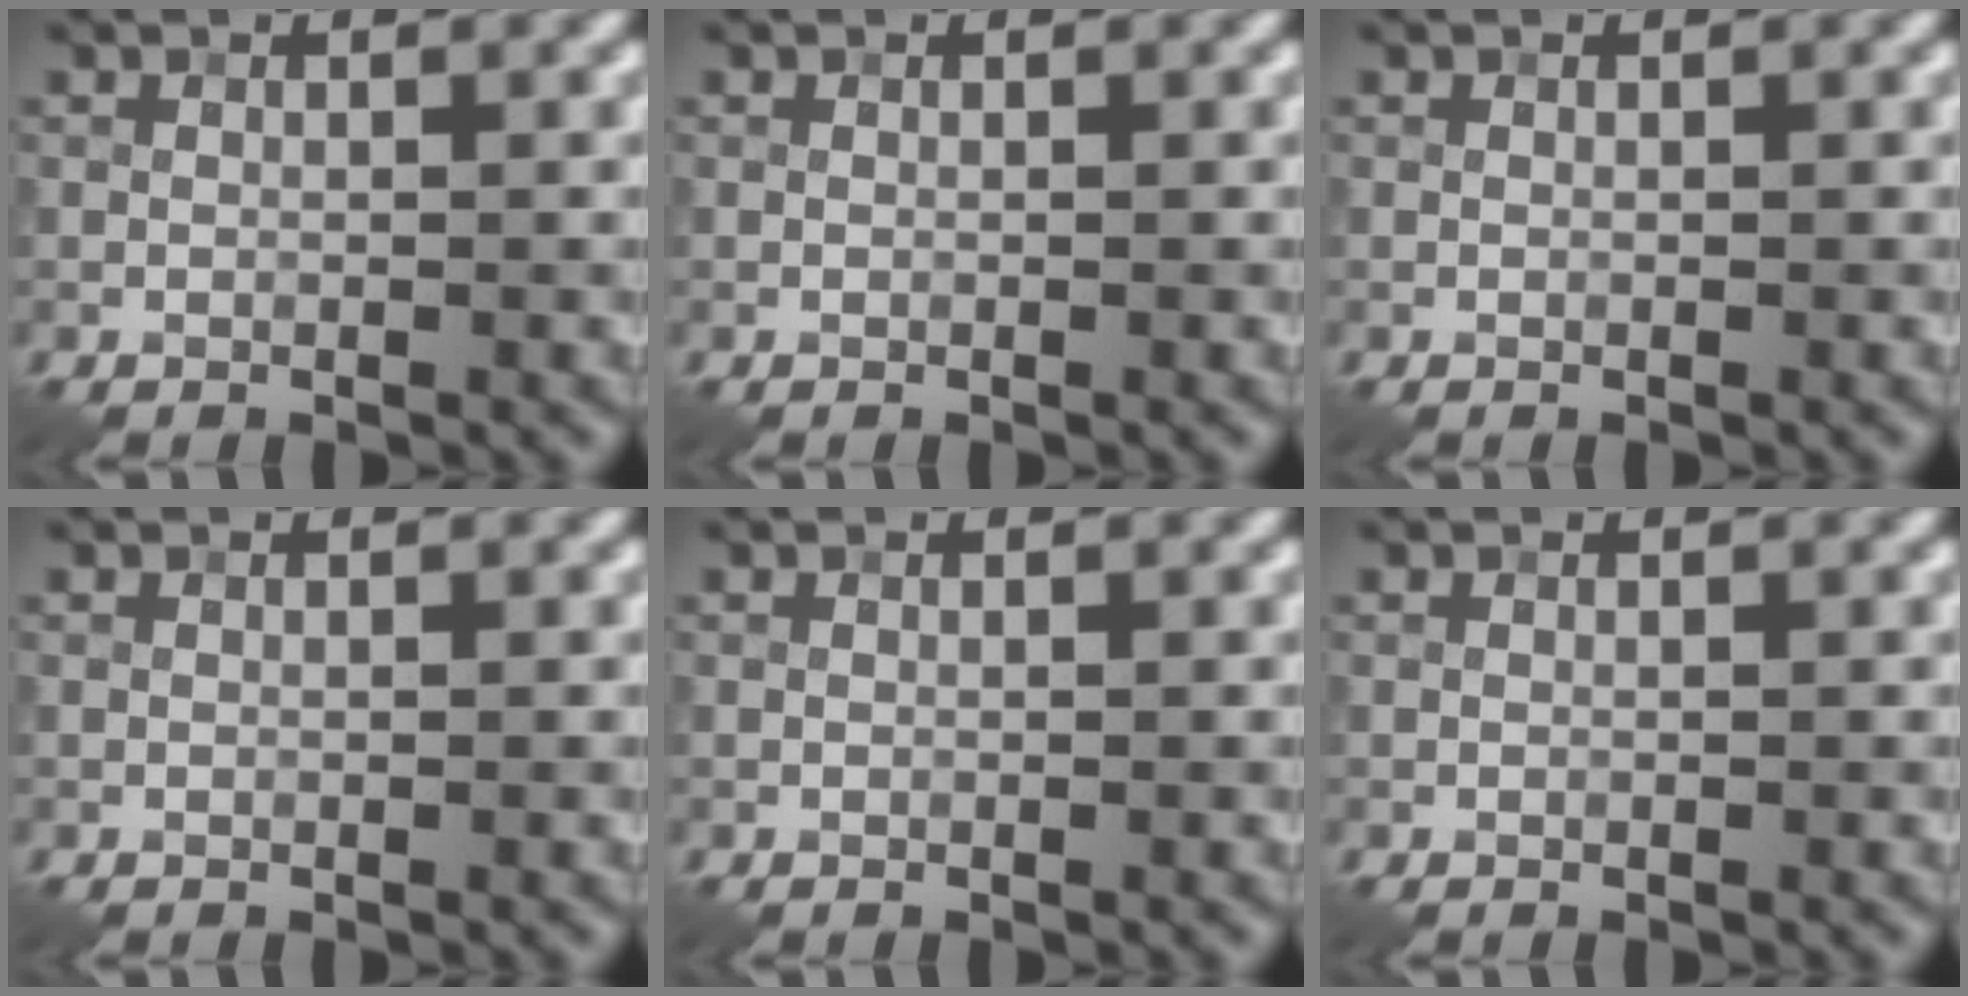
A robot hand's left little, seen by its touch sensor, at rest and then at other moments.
{"total": 0.0}
{"total": 0.0}
{"total": 0.0}
{"total": 0.0}
{"total": 0.0}